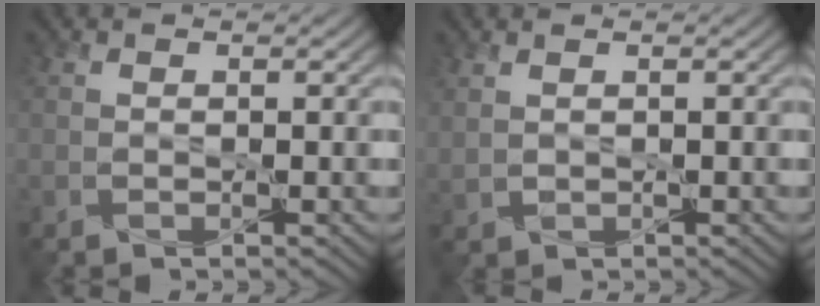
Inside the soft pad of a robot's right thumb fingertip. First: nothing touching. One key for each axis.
{"total": 1.6, "fx": 1.0, "fy": 0.9, "fz": 0.8, "tx": -0.028, "ty": 0.001, "tz": 0.030}